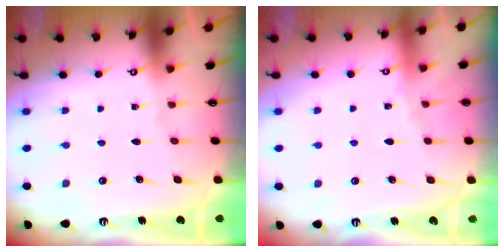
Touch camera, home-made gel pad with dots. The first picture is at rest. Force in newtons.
{"total": 2.2, "press": 2.2, "slide": 0.3}